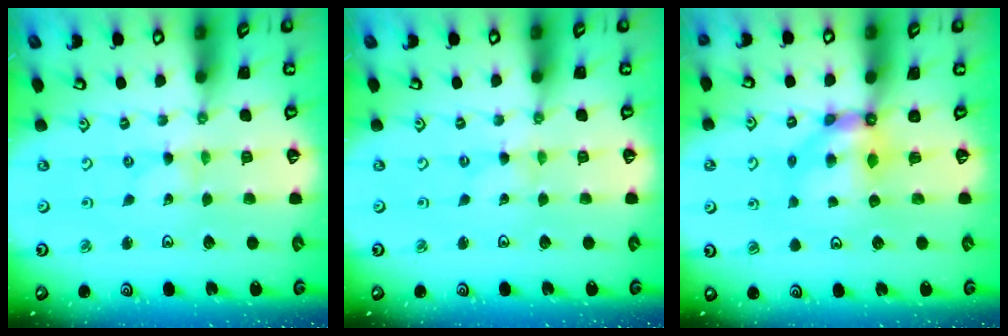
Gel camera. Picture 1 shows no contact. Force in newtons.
{"total": 0.0}
{"total": 6.0, "press": 6.0, "slide": 0.3}